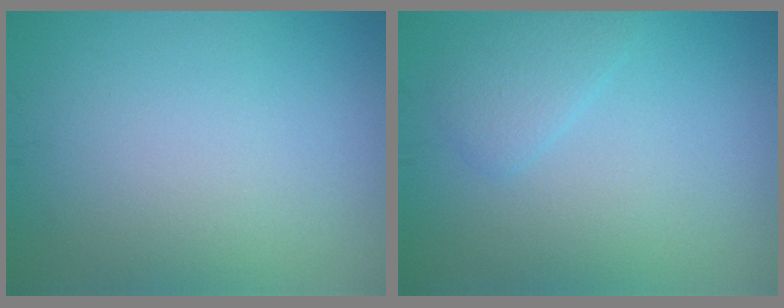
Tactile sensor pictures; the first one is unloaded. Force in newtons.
{"total": 1.7, "press": 1.7, "slide": 0.1}